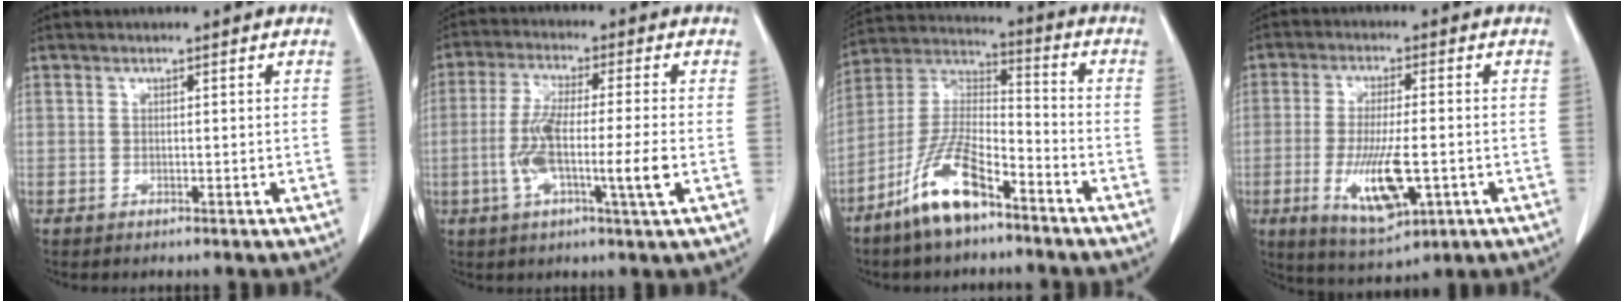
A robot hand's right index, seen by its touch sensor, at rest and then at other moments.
{"total": 10.1, "force": [-2.2, 0.3, 9.8], "torque": [-0.185, -0.006, -0.044]}
{"total": 12.4, "force": [-8.0, 3.4, 8.8], "torque": [-0.188, -0.004, -0.155]}
{"total": 10.4, "force": [-2.7, 2.9, 9.6], "torque": [-0.182, -0.017, -0.035]}